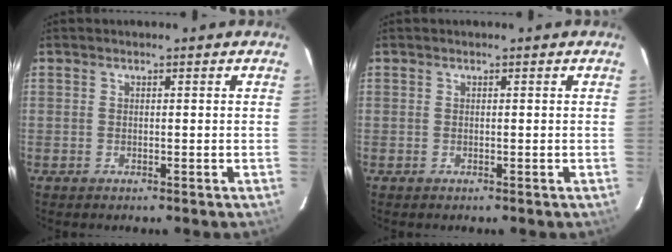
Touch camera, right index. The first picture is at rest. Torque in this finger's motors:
{"motor_torque": [-0.01, 0.00, 0.01, 0.01]}